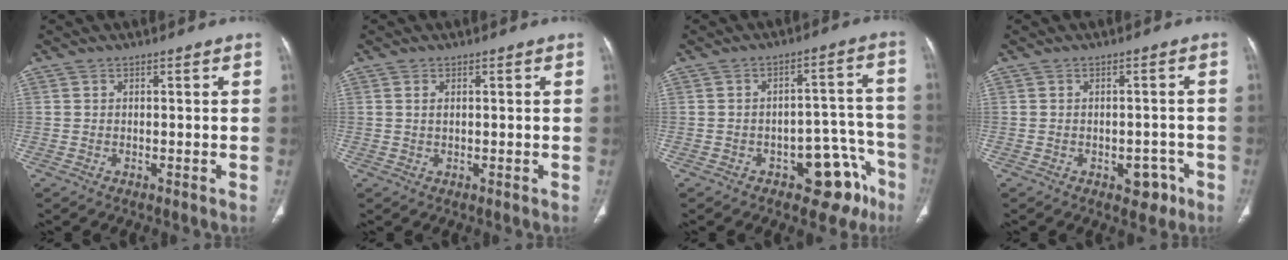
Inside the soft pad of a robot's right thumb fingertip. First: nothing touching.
{"total": 1.1, "force": [0.4, 0.5, 0.9], "torque": [-0.021, 0.003, 0.009]}
{"total": 11.5, "force": [-6.6, 6.4, 6.8], "torque": [-0.031, 0.070, -0.082]}
{"total": 3.9, "force": [-2.0, 2.7, 2.0], "torque": [-0.002, 0.017, -0.021]}